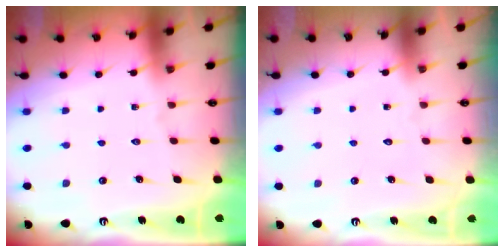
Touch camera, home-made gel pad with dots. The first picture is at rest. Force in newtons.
{"total": 1.7, "press": 1.7, "slide": 0.1}